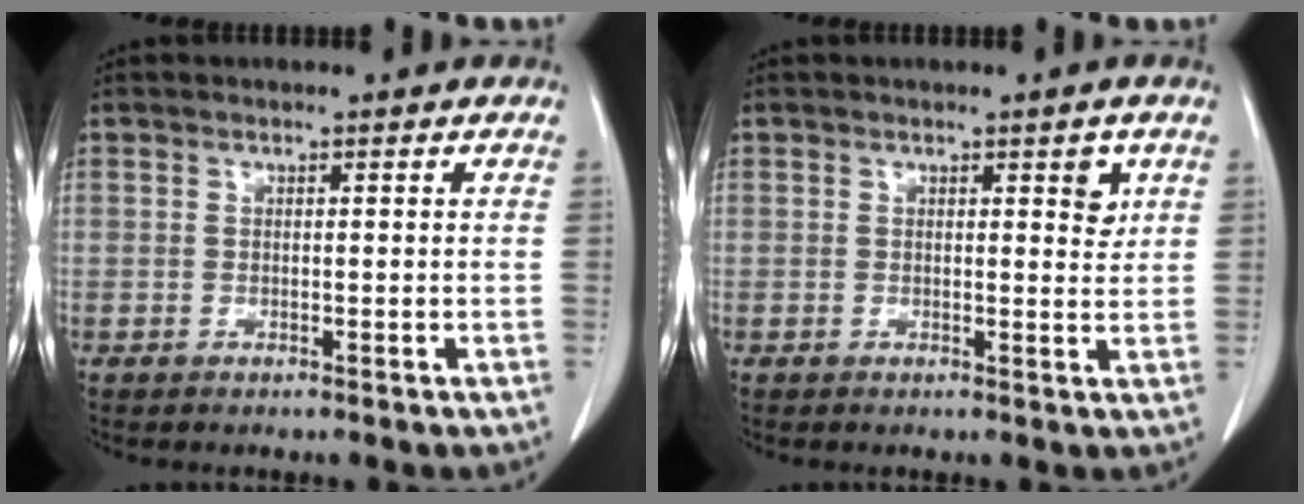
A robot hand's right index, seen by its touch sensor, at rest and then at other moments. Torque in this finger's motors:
{"motor_torque": [0.01, 0.09, 0.02, 0.01]}